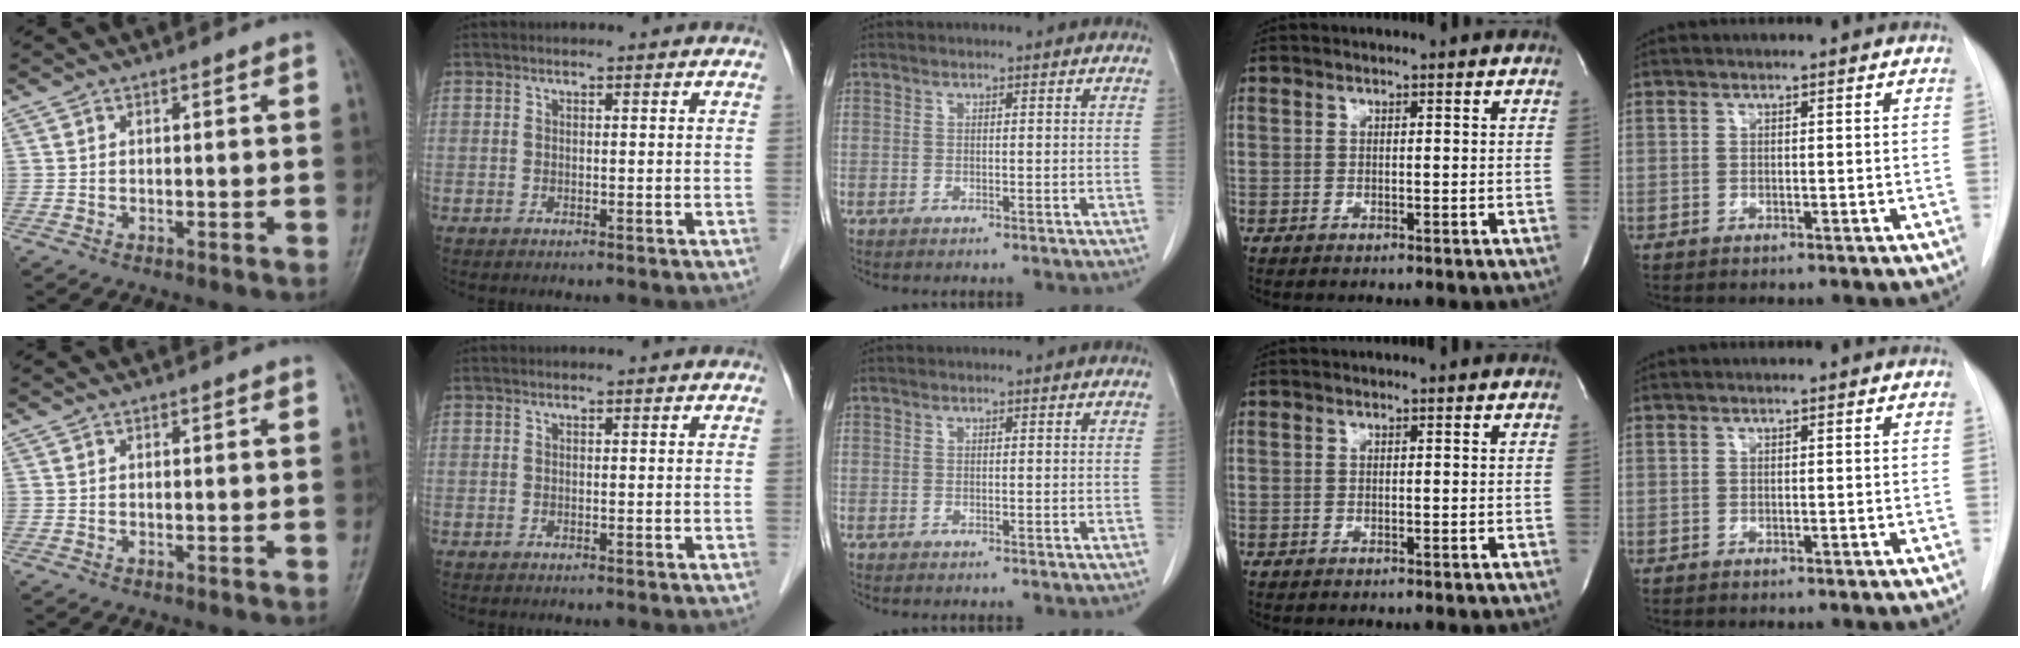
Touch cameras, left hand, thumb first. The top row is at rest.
{}